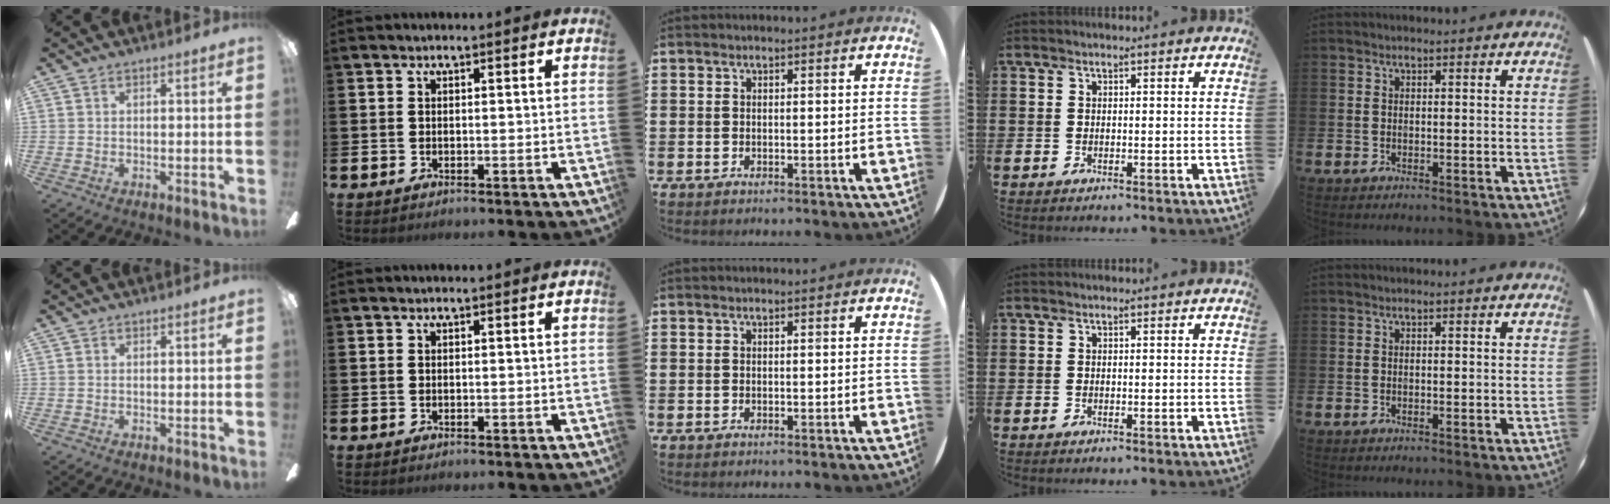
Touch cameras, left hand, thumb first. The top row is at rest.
{}